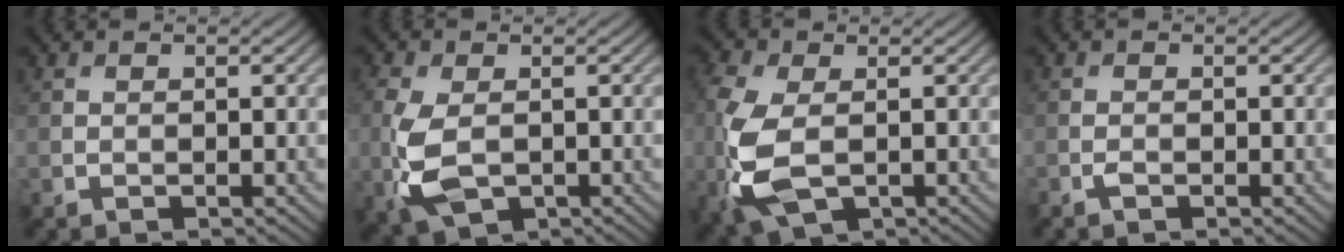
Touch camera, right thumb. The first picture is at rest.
{"total": 7.2, "force": [-1.6, 4.3, 5.6], "torque": [-0.151, -0.012, -0.030]}
{"total": 9.6, "force": [-1.7, 5.7, 7.5], "torque": [-0.230, -0.017, -0.031]}
{"total": 0.8, "force": [-0.5, 0.3, 0.5], "torque": [-0.011, 0.000, -0.011]}